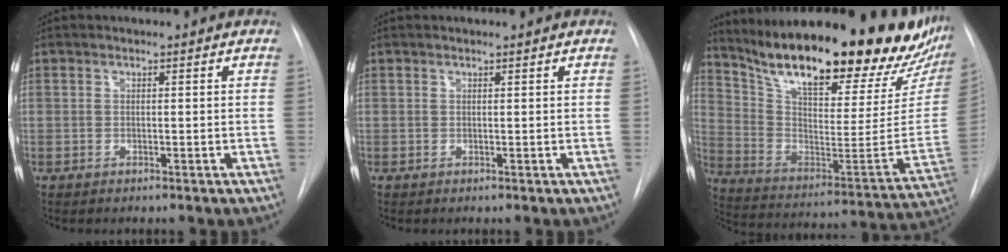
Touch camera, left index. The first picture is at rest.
{"total": 0.7, "force": [0.7, -0.1, 0.1], "torque": [-0.006, 0.004, 0.010]}
{"total": 31.3, "force": [25.3, 6.6, 17.2], "torque": [-0.284, -0.071, 0.355]}